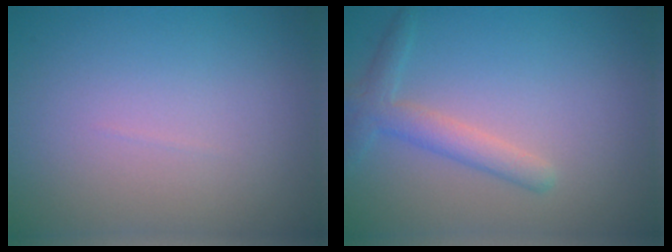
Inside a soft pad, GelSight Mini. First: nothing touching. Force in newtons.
{"total": 2.6, "press": 2.6, "slide": 0.1}